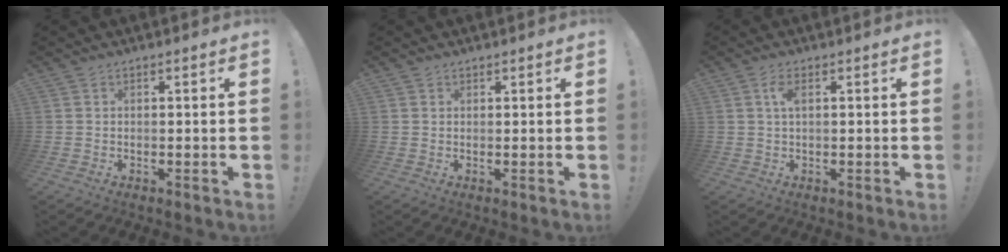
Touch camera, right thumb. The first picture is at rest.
{"total": 0.7, "force": [0.6, 0.4, 0.1], "torque": [0.002, -0.002, 0.012]}
{"total": 3.1, "force": [0.9, 1.1, 2.8], "torque": [-0.052, 0.004, 0.013]}